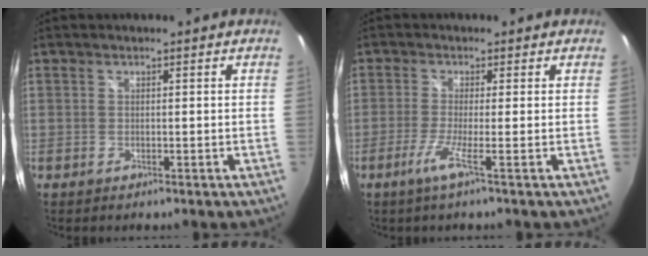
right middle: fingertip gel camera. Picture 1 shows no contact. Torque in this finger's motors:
{"motor_torque": [1.19, -0.94, 0.16, 0.10]}